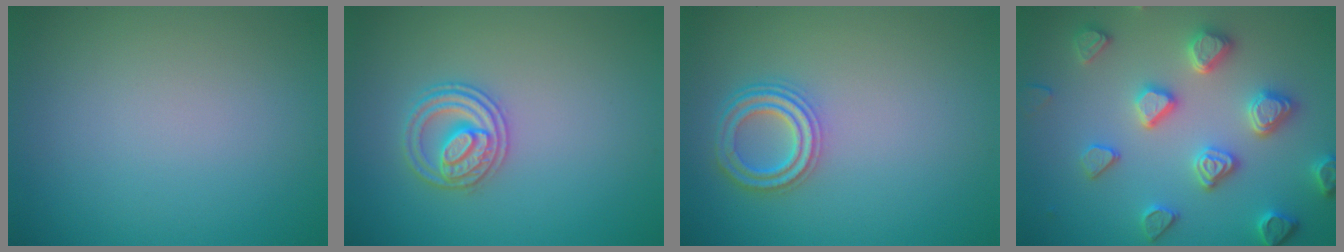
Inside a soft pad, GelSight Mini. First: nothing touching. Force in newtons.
{"total": 2.7, "press": 2.6, "slide": 0.3}
{"total": 3.7, "press": 3.4, "slide": 1.5}
{"total": 4.8, "press": 4.6, "slide": 1.2}